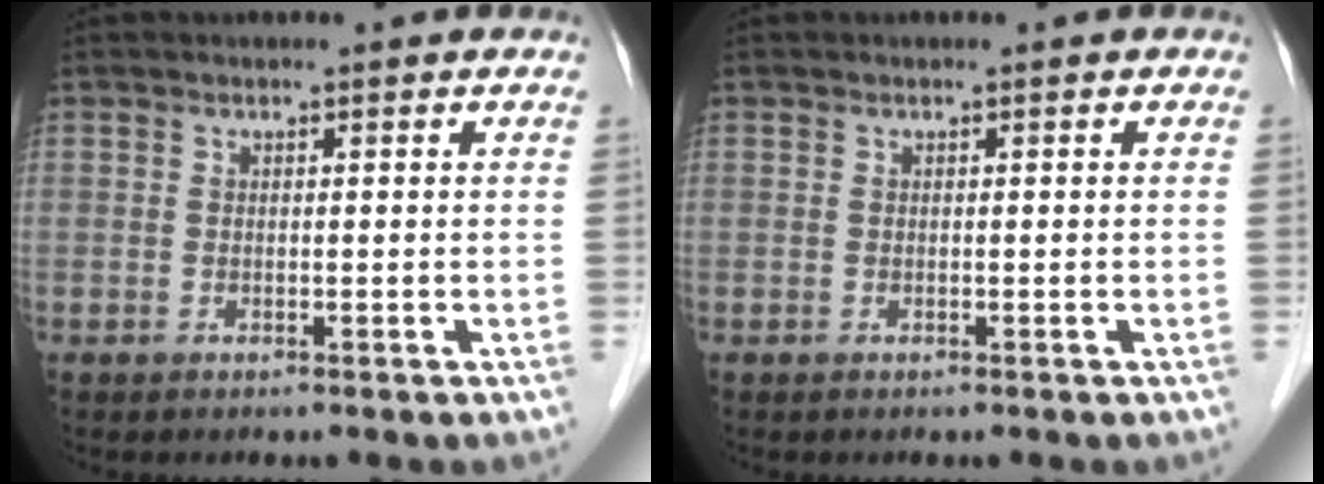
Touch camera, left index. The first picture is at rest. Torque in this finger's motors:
{"motor_torque": [0.07, 0.05, -0.01, -0.01]}